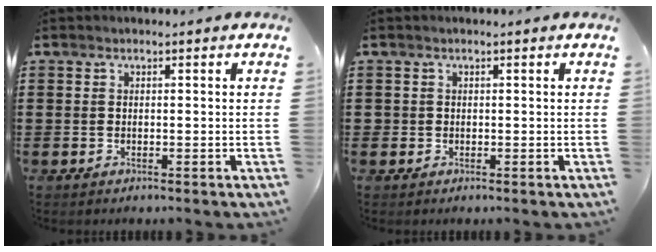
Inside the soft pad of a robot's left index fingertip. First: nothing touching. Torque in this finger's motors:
{"motor_torque": [0.05, 0.10, 0.04, -0.01]}